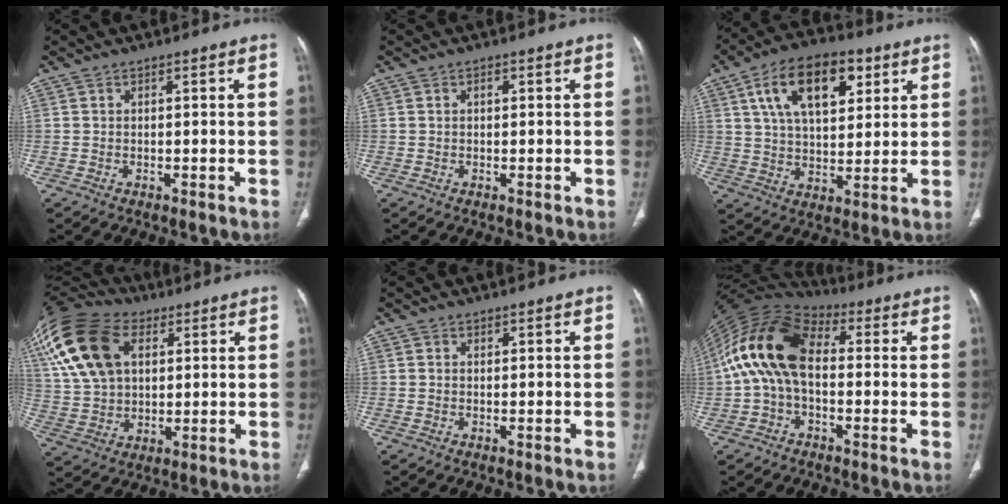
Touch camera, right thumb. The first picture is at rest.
{"total": 0.9, "force": [0.3, 0.5, 0.7], "torque": [-0.012, 0.003, 0.006]}
{"total": 17.0, "force": [7.1, 9.1, 12.4], "torque": [-0.177, -0.009, 0.119]}
{"total": 24.5, "force": [9.5, 15.8, 16.2], "torque": [-0.362, 0.030, 0.180]}
{"total": 0.0}
{"total": 15.1, "force": [0.5, 9.1, 12.0], "torque": [-0.227, 0.039, -0.004]}